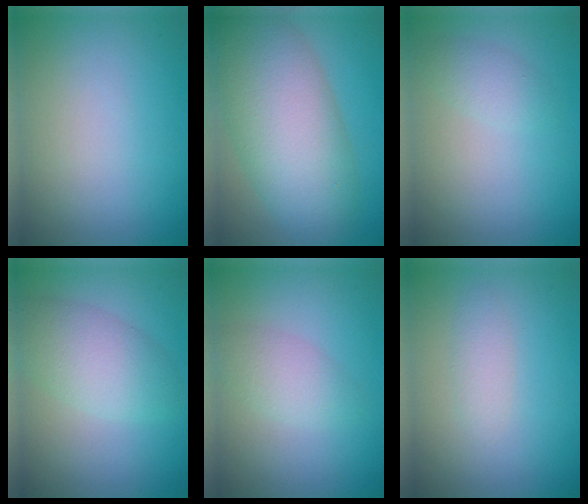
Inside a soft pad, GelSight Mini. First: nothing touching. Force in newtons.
{"total": 10.5, "press": 10.5, "slide": 0.6}
{"total": 1.6, "press": 1.6, "slide": 0.0}
{"total": 4.5, "press": 4.5, "slide": 0.2}
{"total": 2.4, "press": 2.4, "slide": 0.0}
{"total": 1.3, "press": 1.3, "slide": 0.0}